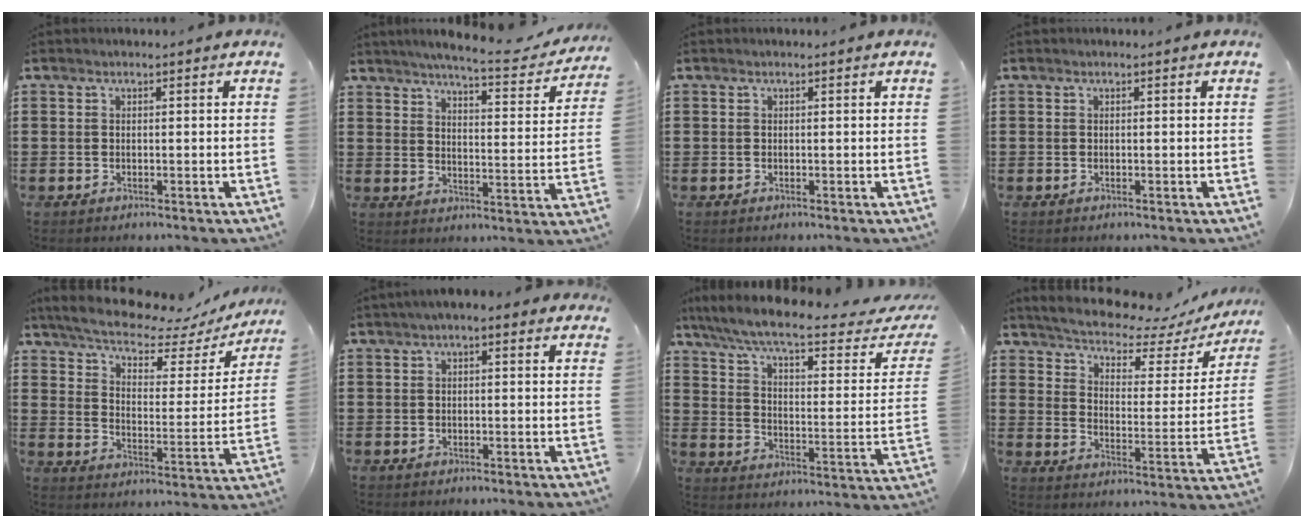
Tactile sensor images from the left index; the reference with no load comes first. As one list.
[{"total": 6.2, "force": [5.5, 0.1, 2.9], "torque": [-0.064, -0.035, 0.087]}, {"total": 0.0}, {"total": 0.0}, {"total": 7.1, "force": [6.1, 1.4, 3.3], "torque": [-0.084, -0.039, 0.100]}, {"total": 1.8, "force": [0.7, 0.6, 1.6], "torque": [-0.031, 0.006, 0.011]}, {"total": 8.0, "force": [6.4, 0.3, 4.9], "torque": [-0.119, -0.042, 0.106]}, {"total": 5.3, "force": [5.0, 0.6, 1.8], "torque": [-0.062, -0.035, 0.078]}]